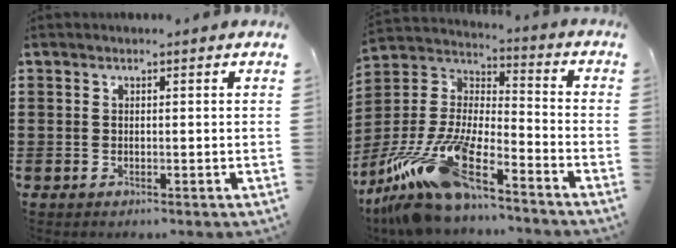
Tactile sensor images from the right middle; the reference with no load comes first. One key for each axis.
{"total": 16.1, "fx": -12.1, "fy": 3.5, "fz": 10.0, "tx": -0.229, "ty": 0.014, "tz": -0.232}